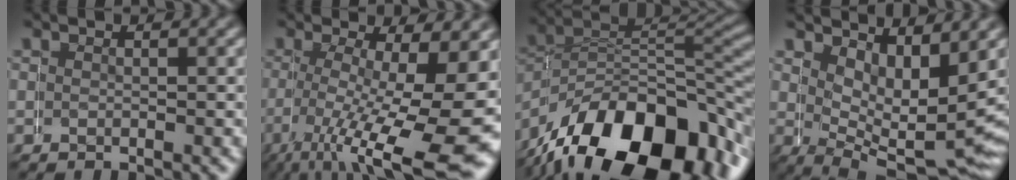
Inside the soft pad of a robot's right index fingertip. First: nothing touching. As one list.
[{"total": 8.9, "force": [-0.7, 1.9, 8.7], "torque": [-0.137, -0.034, 0.016]}, {"total": 17.0, "force": [-6.4, 9.9, 12.2], "torque": [-0.215, -0.064, -0.064]}, {"total": 5.9, "force": [2.1, 1.9, 5.2], "torque": [-0.072, -0.029, 0.048]}]